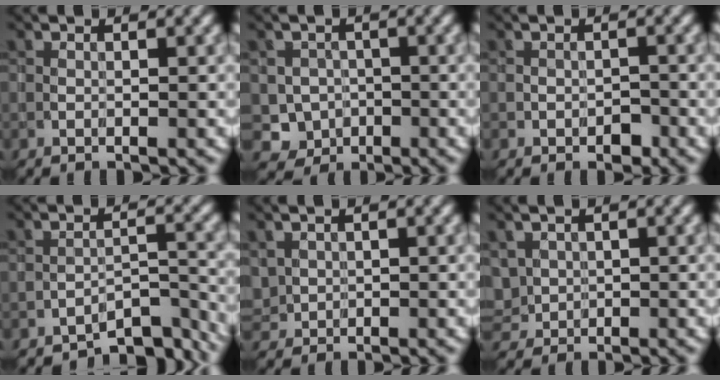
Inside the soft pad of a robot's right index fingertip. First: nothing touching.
{"total": 2.8, "force": [-0.7, 2.7, 0.3], "torque": [0.003, -0.002, -0.009]}
{"total": 1.1, "force": [-0.6, 0.8, 0.5], "torque": [-0.006, 0.000, -0.009]}
{"total": 5.2, "force": [-5.0, 1.0, 1.2], "torque": [-0.009, 0.006, -0.070]}
{"total": 1.2, "force": [0.5, 1.1, 0.1], "torque": [-0.006, -0.001, 0.019]}
{"total": 1.7, "force": [0.5, 1.6, 0.5], "torque": [-0.013, 0.000, 0.016]}